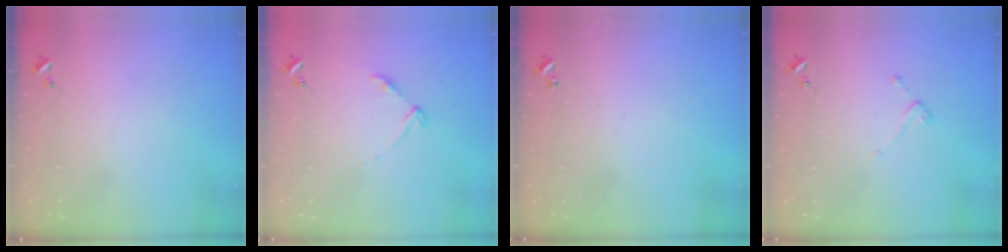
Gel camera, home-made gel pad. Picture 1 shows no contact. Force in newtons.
{"total": 5.6, "press": 5.5, "slide": 0.7}
{"total": 0.9, "press": 0.9, "slide": 0.2}
{"total": 3.4, "press": 3.4, "slide": 0.1}